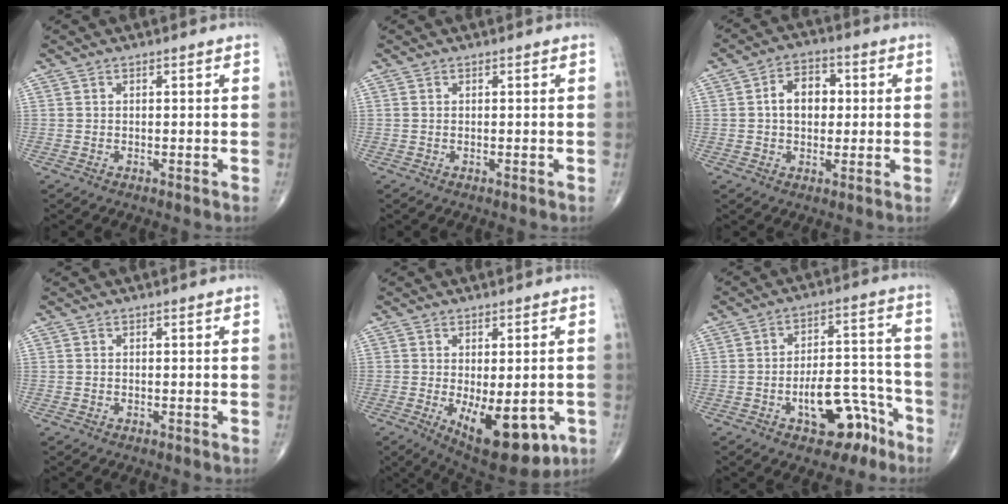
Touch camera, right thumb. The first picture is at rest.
{"total": 0.0}
{"total": 7.8, "force": [0.8, 5.5, 5.5], "torque": [-0.065, 0.017, 0.007]}
{"total": 0.0}
{"total": 14.4, "force": [-4.7, 6.5, 11.9], "torque": [-0.156, -0.016, -0.049]}
{"total": 12.1, "force": [-6.5, 6.0, 8.3], "torque": [-0.089, 0.062, -0.089]}